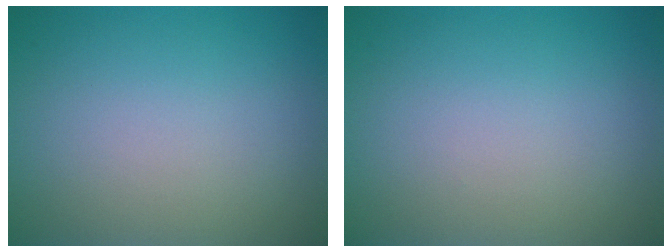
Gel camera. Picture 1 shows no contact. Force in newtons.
{"total": 0.0}